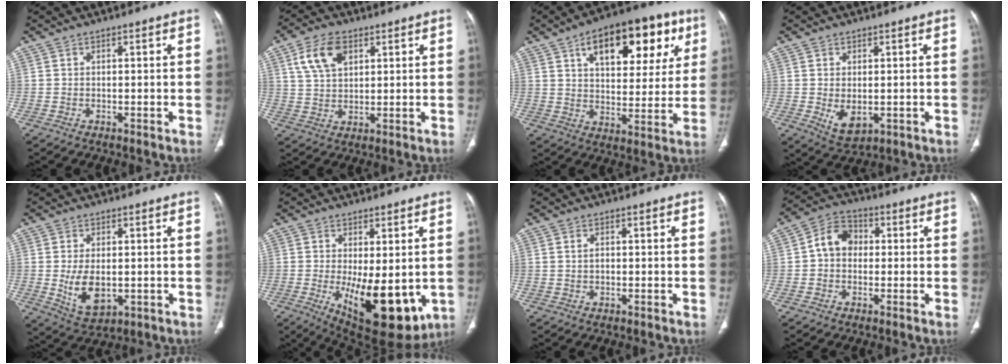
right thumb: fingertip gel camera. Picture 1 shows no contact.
{"total": 8.5, "force": [3.8, 5.1, 5.6], "torque": [-0.097, -0.007, 0.073]}
{"total": 21.6, "force": [9.4, 11.2, 15.9], "torque": [-0.181, -0.001, 0.140]}
{"total": 5.1, "force": [-0.8, 2.9, 4.1], "torque": [-0.069, -0.010, 0.003]}
{"total": 7.7, "force": [-0.7, 4.5, 6.2], "torque": [-0.104, -0.013, 0.001]}
{"total": 14.9, "force": [-2.7, 6.3, 13.2], "torque": [-0.181, -0.029, -0.018]}
{"total": 1.3, "force": [0.2, 0.8, 0.9], "torque": [-0.017, 0.003, 0.006]}
{"total": 6.8, "force": [0.2, 5.5, 4.1], "torque": [-0.054, 0.021, -0.009]}